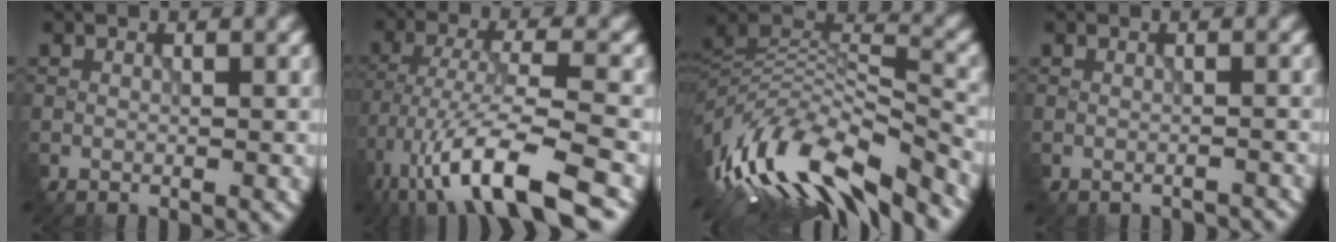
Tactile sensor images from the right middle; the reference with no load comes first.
{"total": 10.5, "force": [-6.6, 2.6, 7.7], "torque": [-0.147, 0.000, -0.114]}
{"total": 11.6, "force": [-6.7, 3.8, 8.7], "torque": [-0.179, 0.020, -0.110]}
{"total": 1.4, "force": [-1.4, 0.1, 0.3], "torque": [0.000, -0.003, -0.022]}